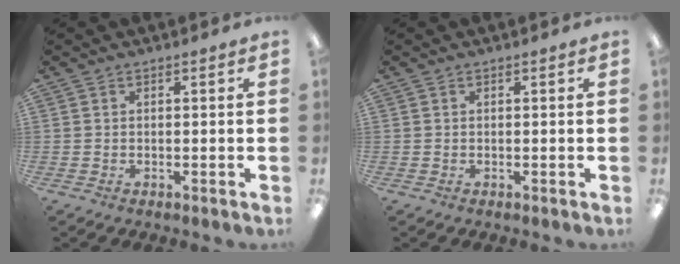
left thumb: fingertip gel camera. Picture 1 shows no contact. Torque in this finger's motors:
{"motor_torque": [-0.37, 0.38, -0.17, 0.12, 0.00]}